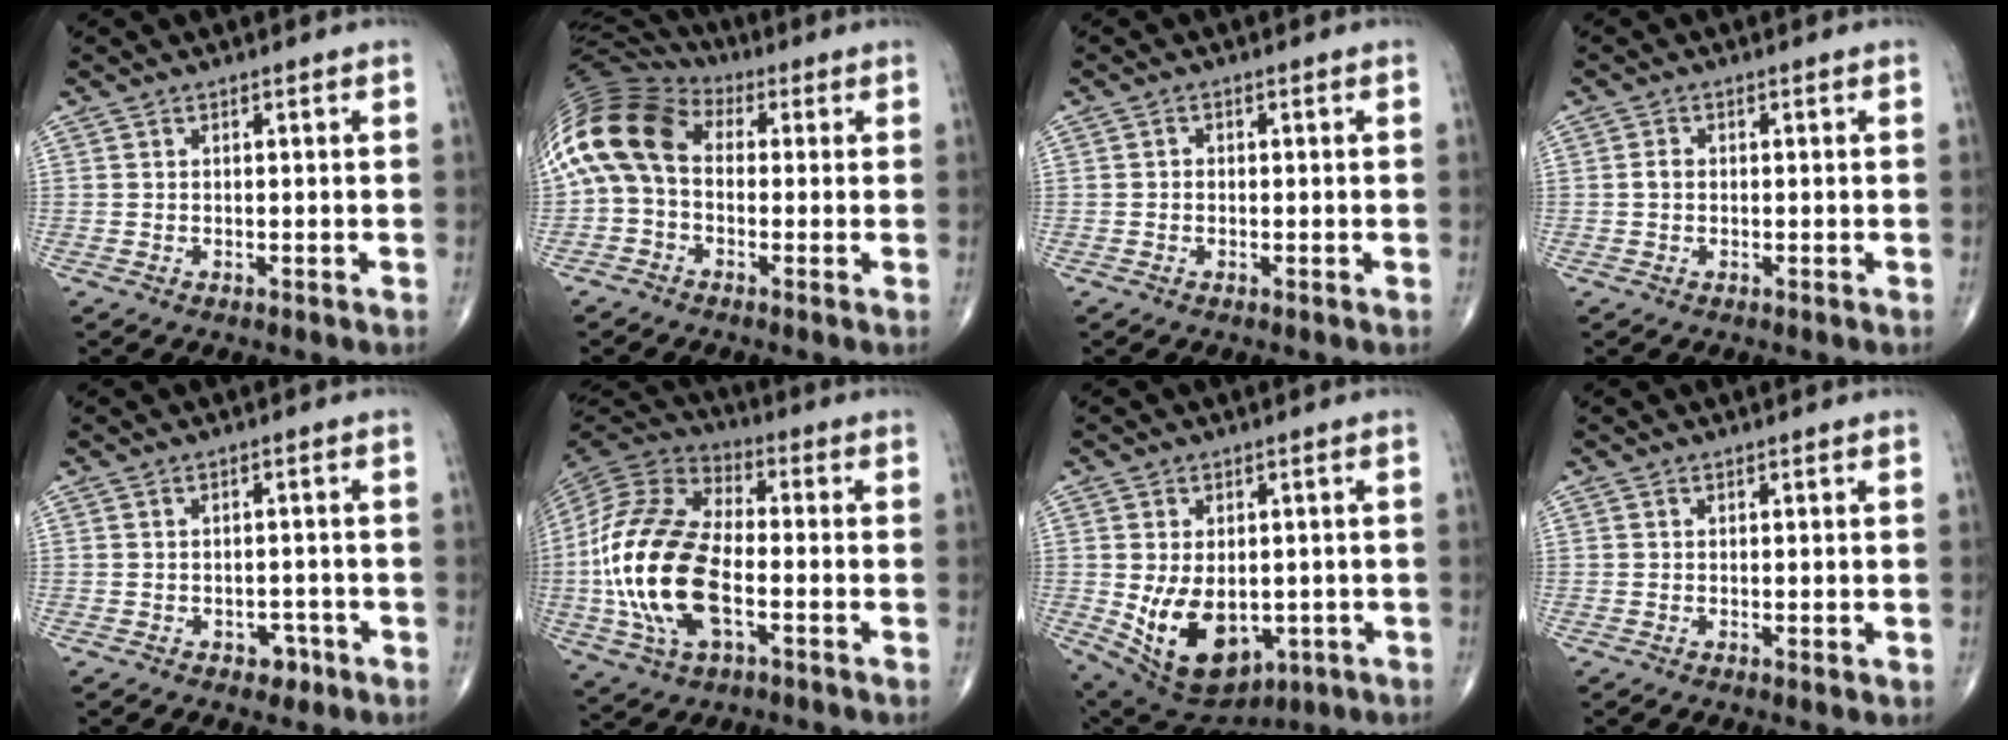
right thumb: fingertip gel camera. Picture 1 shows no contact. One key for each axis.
{"total": 14.2, "fx": 0.7, "fy": 9.8, "fz": 10.2, "tx": -0.207, "ty": 0.040, "tz": 0.000}
{"total": 0.7, "fx": -0.1, "fy": 0.7, "fz": 0.3, "tx": 0.002, "ty": 0.002, "tz": -0.006}
{"total": 1.4, "fx": -0.1, "fy": 1.0, "fz": 0.9, "tx": -0.013, "ty": 0.004, "tz": -0.003}
{"total": 3.5, "fx": -1.9, "fy": 2.5, "fz": 1.7, "tx": -0.002, "ty": 0.014, "tz": -0.022}
{"total": 22.1, "fx": -3.8, "fy": 11.5, "fz": 18.4, "tx": -0.388, "ty": 0.015, "tz": -0.072}
{"total": 14.4, "fx": -2.6, "fy": 9.3, "fz": 10.6, "tx": -0.161, "ty": -0.007, "tz": -0.011}
{"total": 0.9, "fx": 0.0, "fy": 0.3, "fz": 0.9, "tx": -0.017, "ty": -0.005, "tz": -0.001}